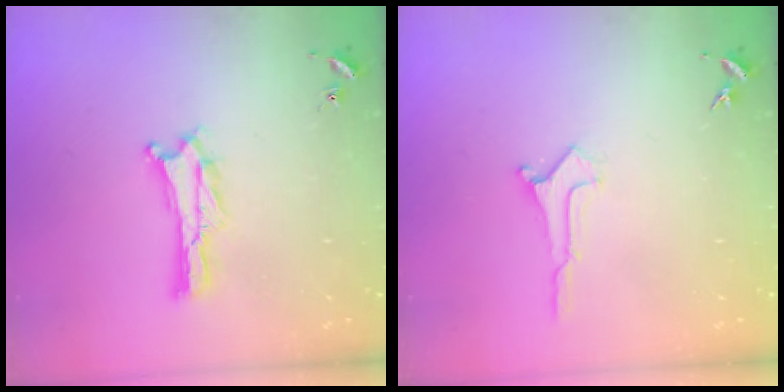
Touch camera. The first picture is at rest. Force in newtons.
{"total": 0.0}